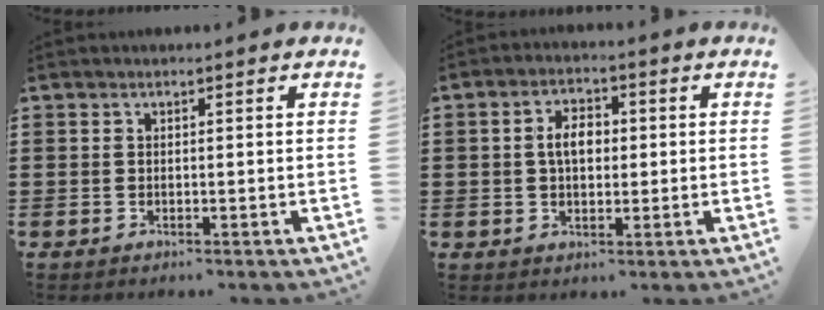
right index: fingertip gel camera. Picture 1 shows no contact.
{"total": 4.4, "force": [0.3, 2.5, 3.6], "torque": [-0.064, 0.009, 0.001]}